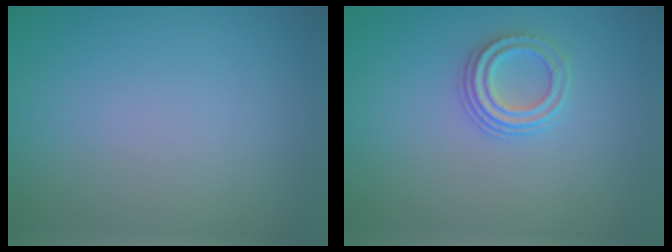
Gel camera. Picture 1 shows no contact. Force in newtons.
{"total": 2.5, "press": 2.2, "slide": 1.2}